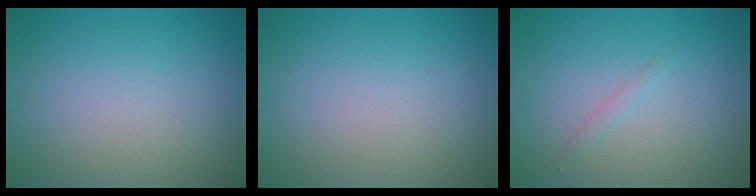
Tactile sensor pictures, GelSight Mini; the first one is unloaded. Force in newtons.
{"total": 0.0}
{"total": 0.7, "press": 0.7, "slide": 0.1}